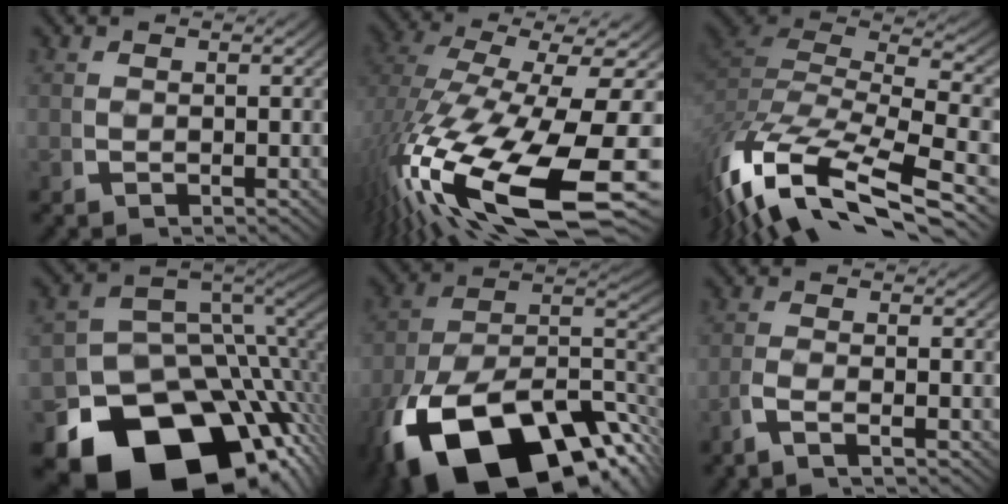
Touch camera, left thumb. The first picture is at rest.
{"total": 15.6, "force": [-3.8, 7.7, 13.1], "torque": [-0.290, -0.065, -0.017]}
{"total": 12.4, "force": [-2.6, 7.6, 9.5], "torque": [-0.211, -0.023, -0.034]}
{"total": 23.5, "force": [-8.9, 15.0, 15.7], "torque": [-0.249, -0.065, -0.120]}
{"total": 21.1, "force": [-6.9, 12.9, 15.3], "torque": [-0.275, -0.061, -0.082]}
{"total": 2.0, "force": [-1.1, 0.0, 1.7], "torque": [-0.039, 0.005, -0.028]}